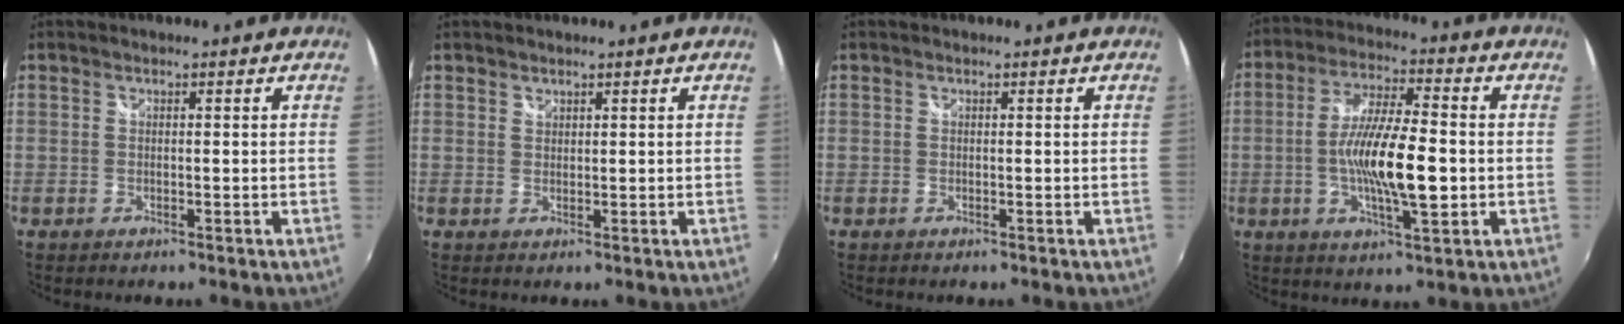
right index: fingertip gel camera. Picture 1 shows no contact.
{"total": 0.8, "force": [0.7, 0.4, 0.0], "torque": [0.002, 0.002, 0.013]}
{"total": 0.0}
{"total": 12.9, "force": [-1.9, 2.7, 12.5], "torque": [-0.236, -0.004, -0.035]}